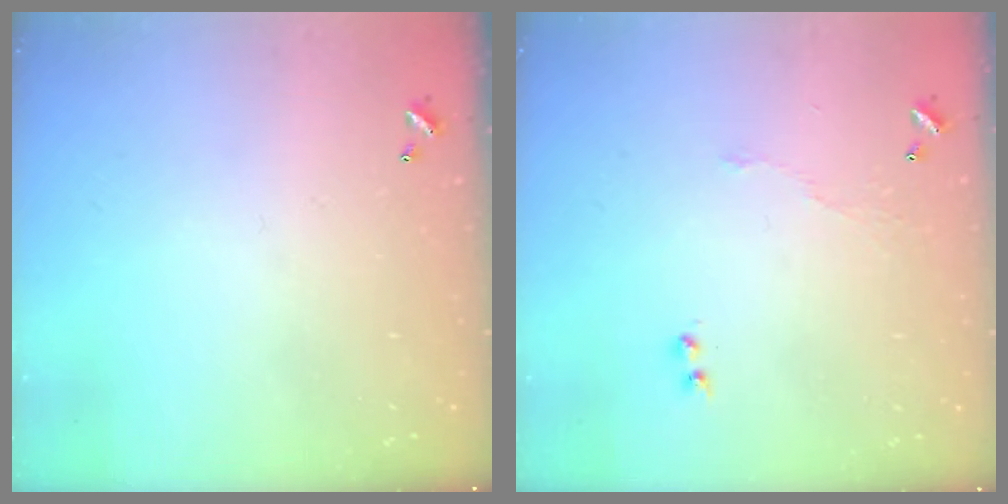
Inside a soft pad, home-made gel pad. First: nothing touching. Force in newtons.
{"total": 3.5, "press": 3.4, "slide": 0.7}